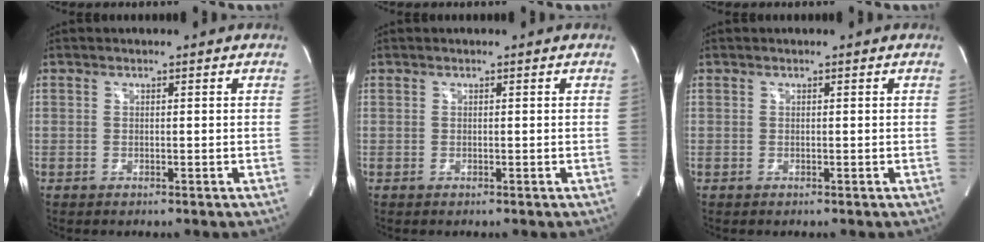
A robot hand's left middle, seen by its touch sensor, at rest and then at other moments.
{"total": 0.0}
{"total": 0.0}